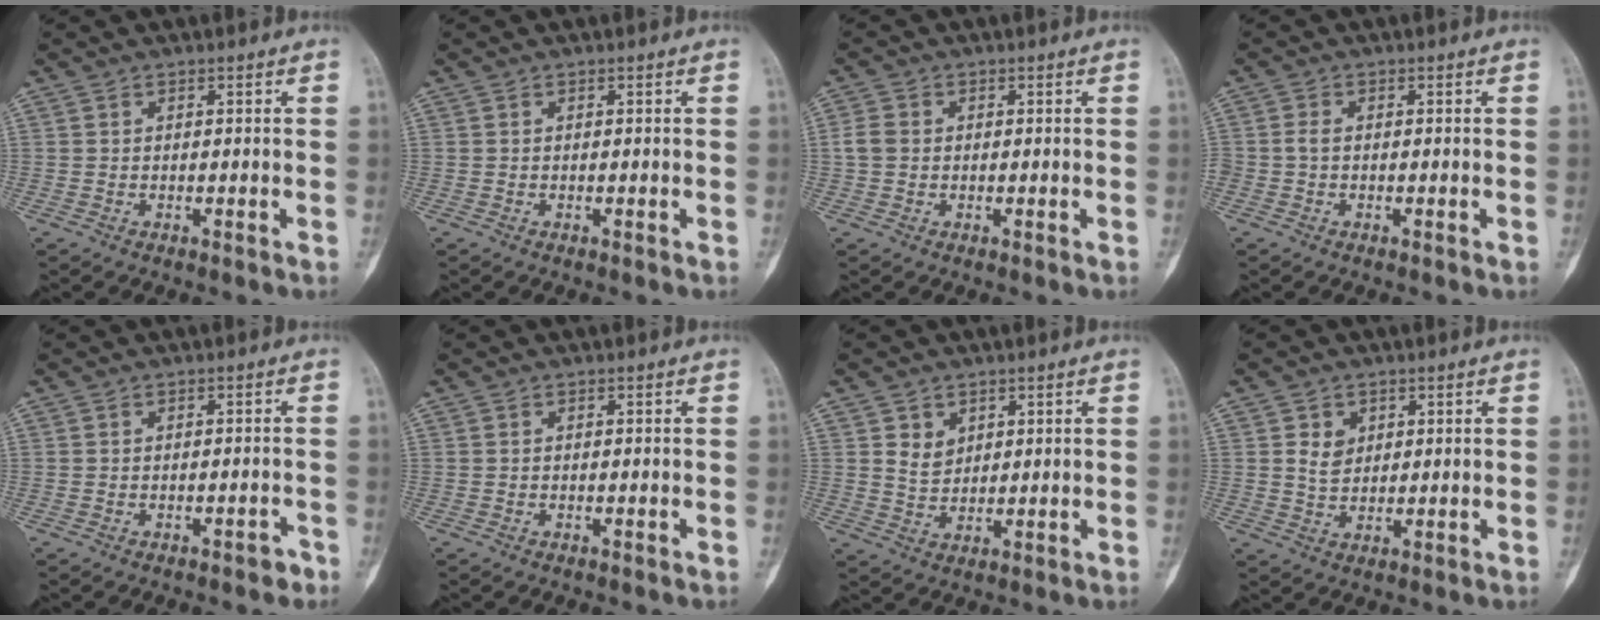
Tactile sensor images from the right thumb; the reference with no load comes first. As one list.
[{"total": 0.0}, {"total": 2.9, "force": [0.1, 2.4, 1.6], "torque": [-0.032, 0.007, -0.004]}, {"total": 1.4, "force": [-0.2, 0.9, 1.0], "torque": [-0.020, 0.001, -0.006]}, {"total": 1.9, "force": [-1.3, 0.8, 1.1], "torque": [-0.013, 0.014, -0.016]}, {"total": 0.0}, {"total": 4.1, "force": [1.8, 3.2, 1.8], "torque": [-0.015, -0.015, 0.038]}, {"total": 4.1, "force": [1.4, 3.2, 2.1], "torque": [-0.018, -0.009, 0.027]}]